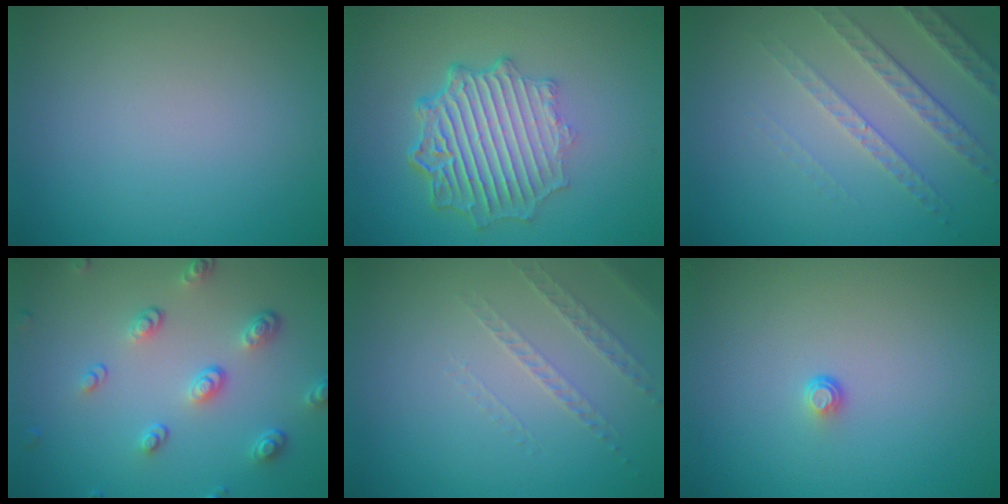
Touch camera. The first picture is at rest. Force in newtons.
{"total": 7.2, "press": 5.2, "slide": 4.9}
{"total": 3.3, "press": 2.8, "slide": 1.7}
{"total": 3.6, "press": 2.7, "slide": 2.4}
{"total": 1.3, "press": 0.9, "slide": 0.9}
{"total": 0.7, "press": 0.4, "slide": 0.6}